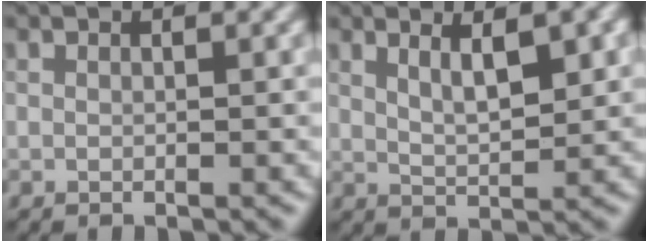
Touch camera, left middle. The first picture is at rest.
{"total": 2.8, "force": [1.0, 0.5, 2.5], "torque": [-0.057, -0.005, 0.035]}